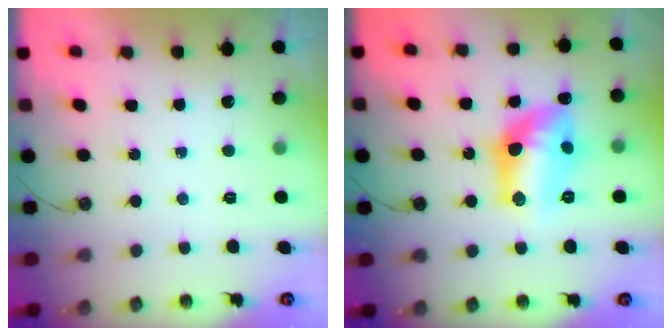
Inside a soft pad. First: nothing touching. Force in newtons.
{"total": 15.6, "press": 15.1, "slide": 3.7}